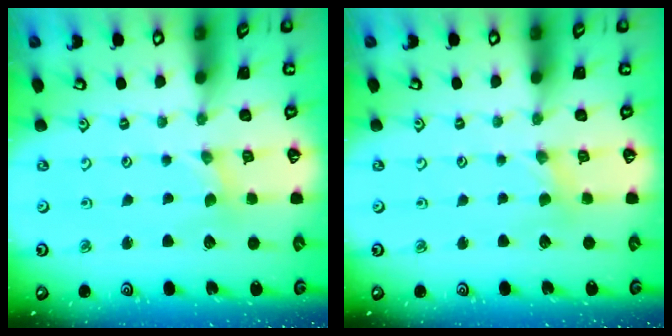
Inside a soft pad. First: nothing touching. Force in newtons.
{"total": 1.5, "press": 1.5, "slide": 0.2}